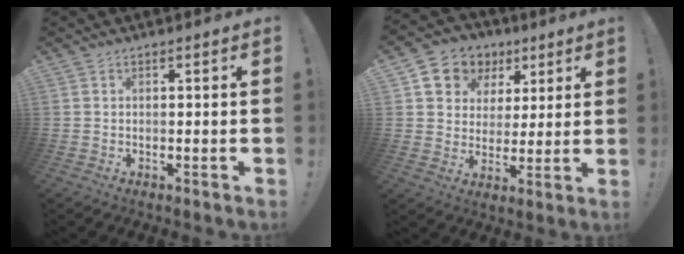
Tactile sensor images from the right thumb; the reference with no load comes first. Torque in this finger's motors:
{"motor_torque": [-0.24, 0.78, 0.62, 0.08, 0.02]}